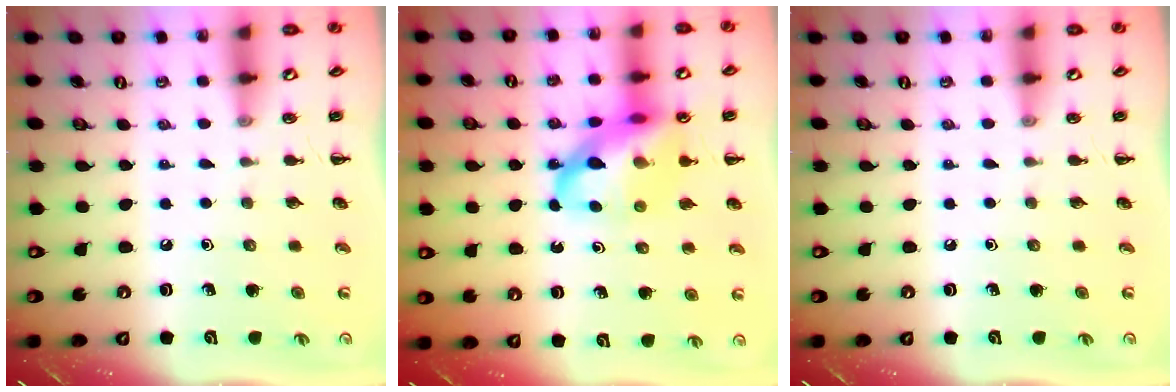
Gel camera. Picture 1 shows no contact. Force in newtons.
{"total": 15.9, "press": 15.4, "slide": 3.8}
{"total": 0.0}